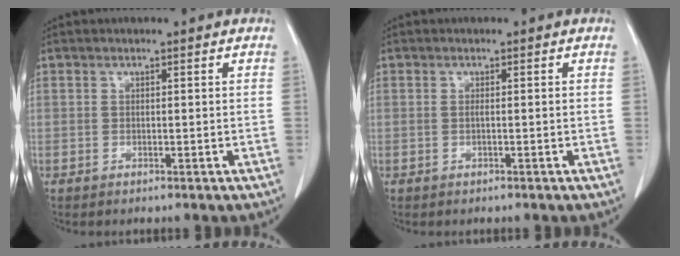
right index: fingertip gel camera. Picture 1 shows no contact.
{"total": 0.7, "force": [-0.1, 0.0, 0.7], "torque": [-0.014, -0.001, 0.001]}